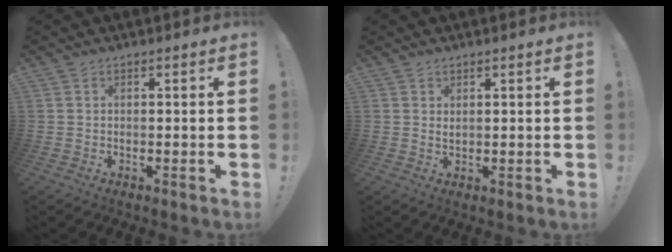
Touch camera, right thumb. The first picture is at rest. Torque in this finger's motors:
{"motor_torque": [-0.22, 0.19, -0.06, 0.34, 0.03]}